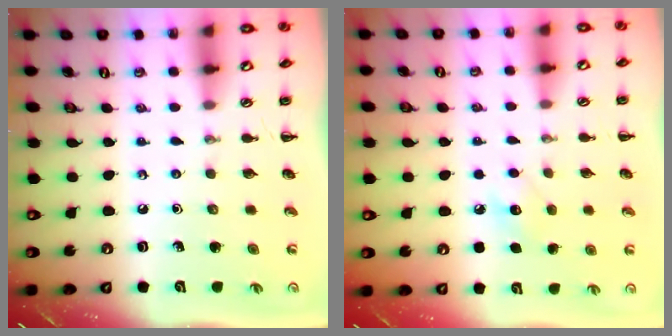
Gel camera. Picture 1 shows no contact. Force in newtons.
{"total": 7.5, "press": 7.3, "slide": 1.7}